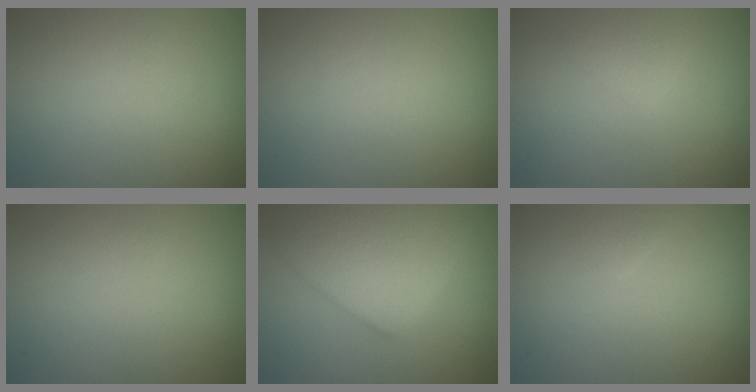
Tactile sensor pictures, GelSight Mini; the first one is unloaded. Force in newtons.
{"total": 0.0}
{"total": 1.1, "press": 1.1, "slide": 0.1}
{"total": 0.0}
{"total": 5.9, "press": 5.9, "slide": 0.3}
{"total": 0.6, "press": 0.6, "slide": 0.0}